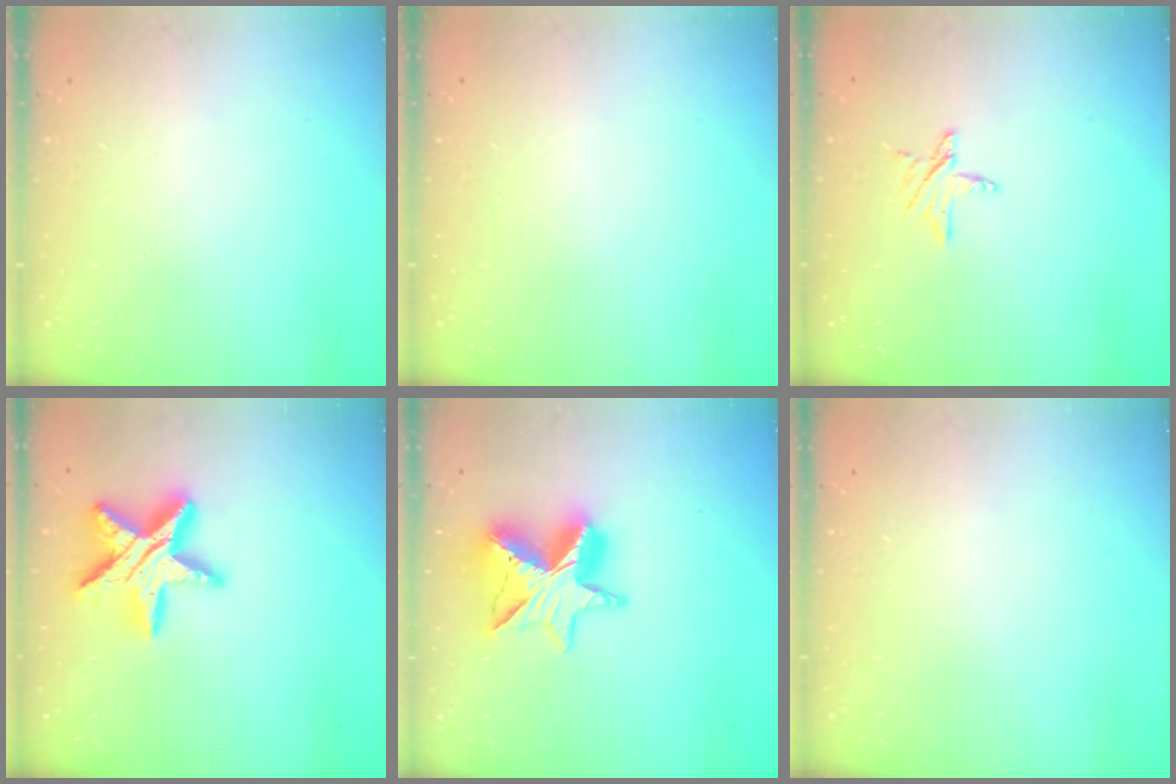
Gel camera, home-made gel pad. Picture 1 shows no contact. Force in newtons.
{"total": 0.0}
{"total": 5.1, "press": 5.1, "slide": 0.4}
{"total": 17.7, "press": 17.6, "slide": 1.2}
{"total": 14.6, "press": 14.6, "slide": 1.3}
{"total": 0.0}